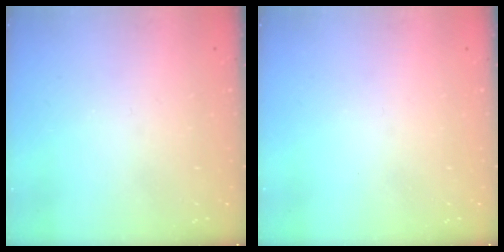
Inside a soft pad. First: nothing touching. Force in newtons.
{"total": 0.0}